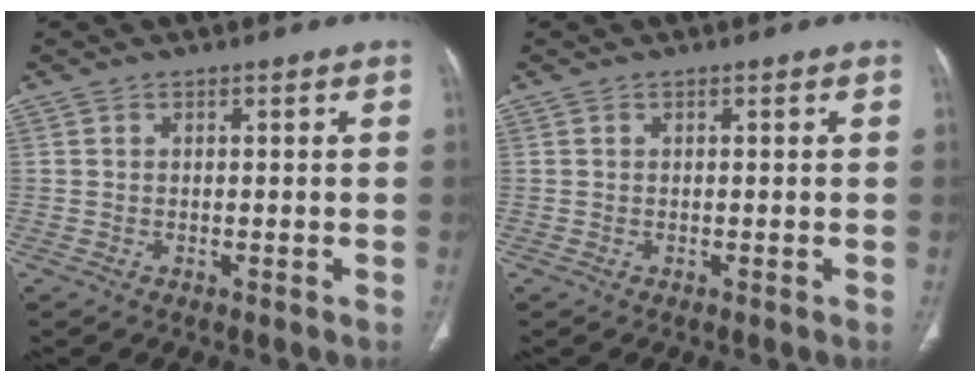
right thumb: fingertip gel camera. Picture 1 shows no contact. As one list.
[{"total": 0.0}]